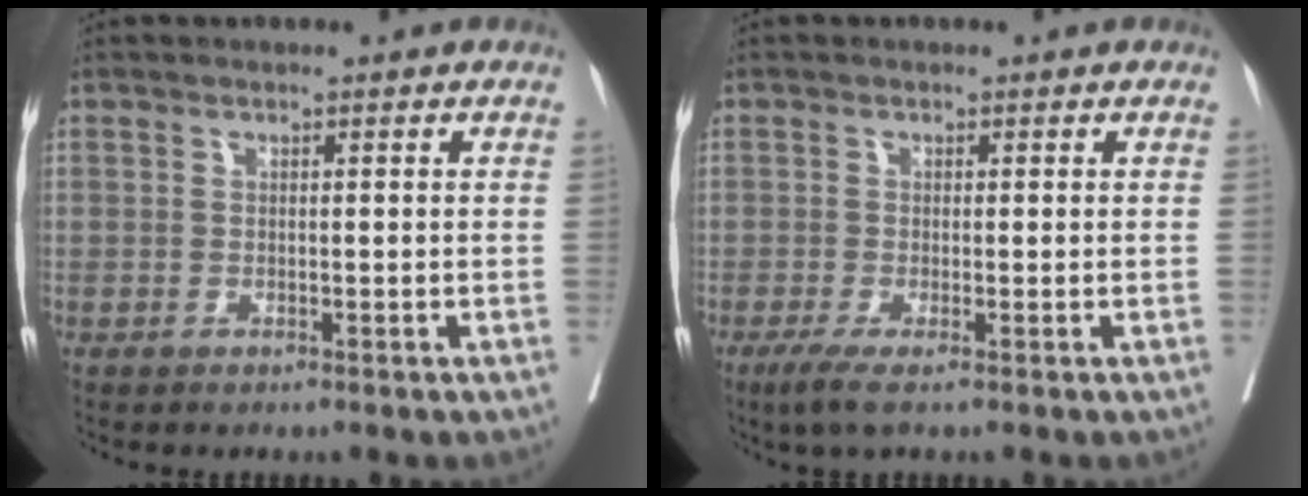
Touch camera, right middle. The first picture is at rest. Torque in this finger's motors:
{"motor_torque": [0.54, -0.32, 0.02, 0.04]}